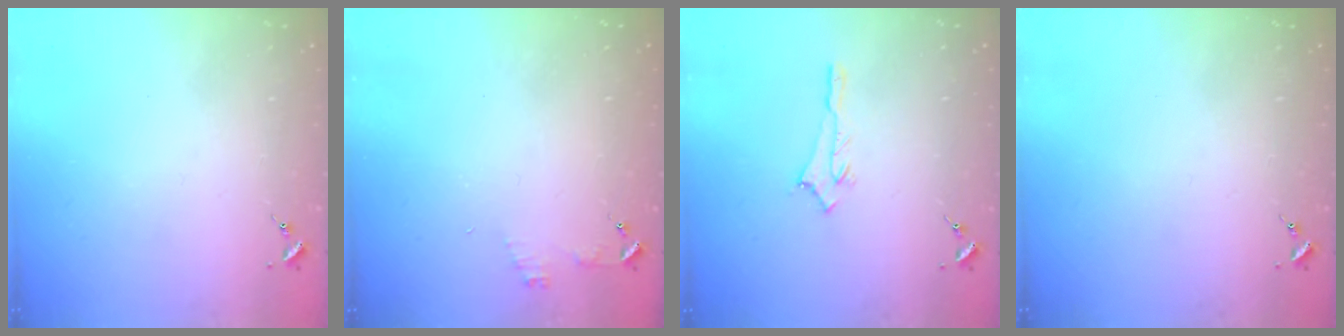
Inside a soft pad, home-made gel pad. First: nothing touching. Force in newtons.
{"total": 4.6, "press": 4.5, "slide": 0.4}
{"total": 2.7, "press": 2.7, "slide": 0.2}
{"total": 0.0}